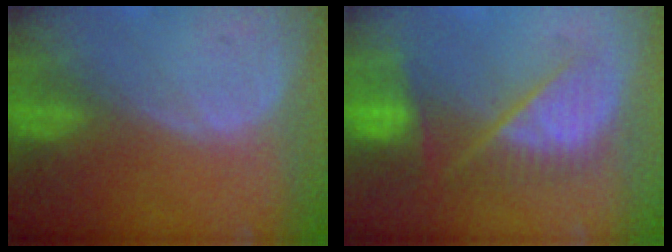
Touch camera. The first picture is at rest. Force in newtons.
{"total": 9.1, "press": 8.0, "slide": 4.3}